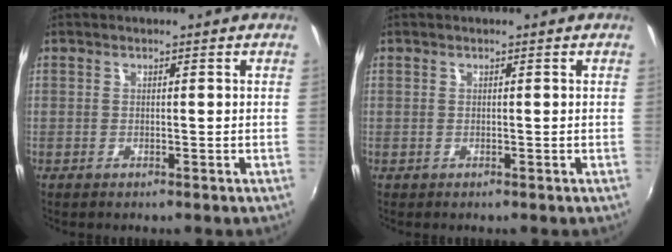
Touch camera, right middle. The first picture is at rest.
{"total": 0.0}